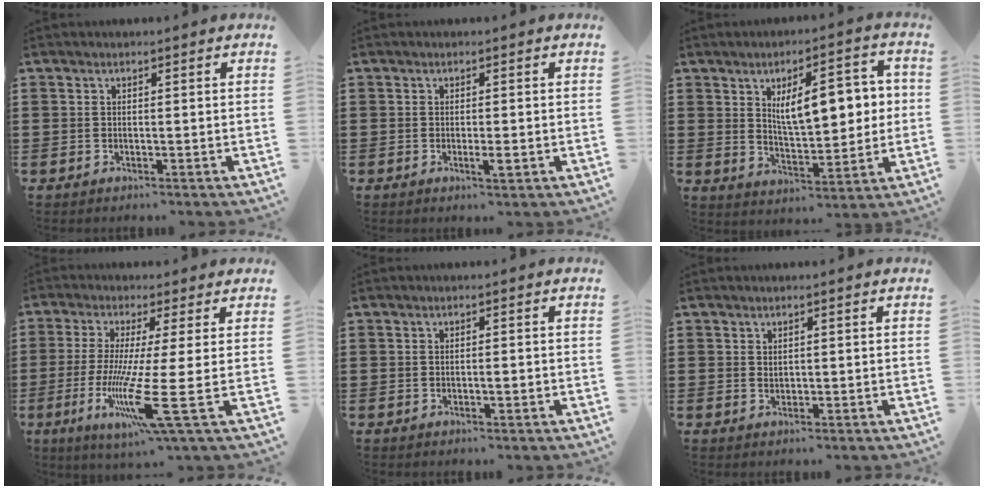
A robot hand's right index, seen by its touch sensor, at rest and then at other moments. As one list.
[{"total": 1.7, "force": [-0.6, 0.2, 1.6], "torque": [-0.035, -0.006, -0.012]}, {"total": 10.0, "force": [2.3, 4.3, 8.7], "torque": [-0.136, 0.000, 0.033]}, {"total": 11.4, "force": [-2.5, -0.8, 11.1], "torque": [-0.240, -0.033, -0.055]}, {"total": 1.2, "force": [-0.3, 0.2, 1.2], "torque": [-0.020, -0.002, -0.005]}, {"total": 0.7, "force": [0.4, 0.5, 0.4], "torque": [-0.009, 0.001, 0.007]}]